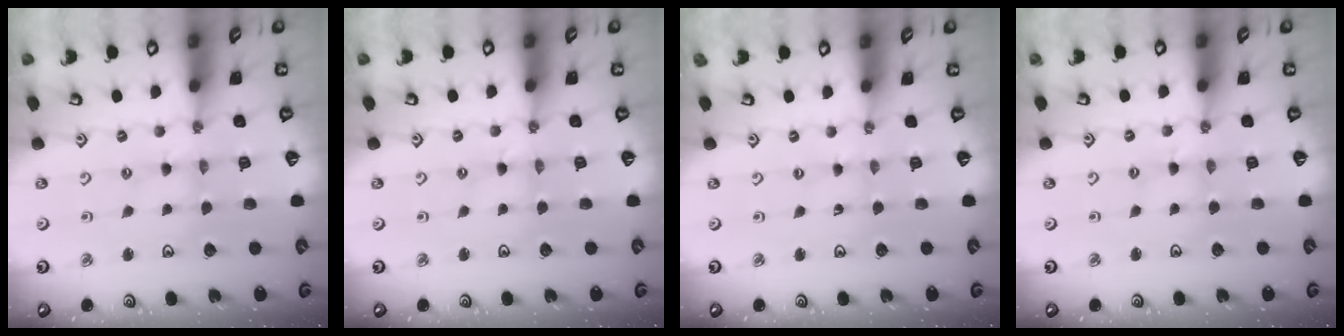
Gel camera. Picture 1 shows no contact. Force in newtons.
{"total": 0.8, "press": 0.7, "slide": 0.2}
{"total": 0.6, "press": 0.6, "slide": 0.1}
{"total": 1.8, "press": 1.8, "slide": 0.3}